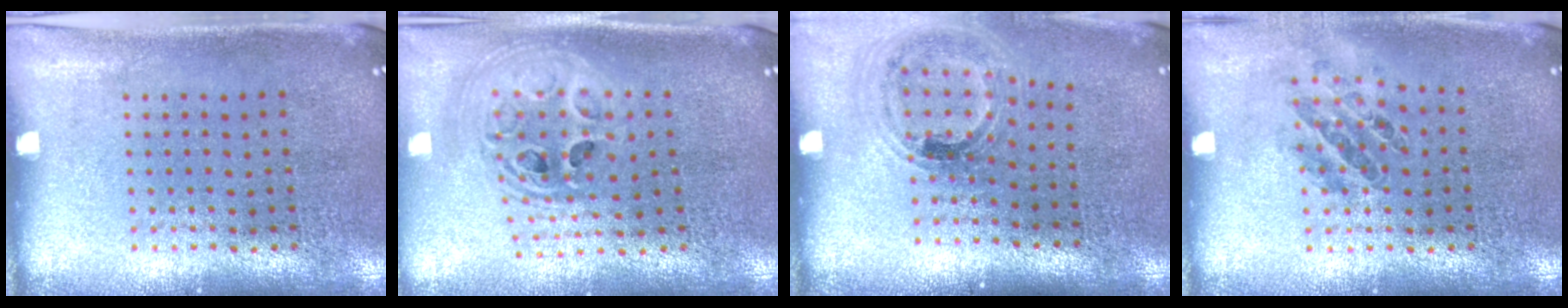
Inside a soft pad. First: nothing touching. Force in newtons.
{"total": 2.3, "press": 1.8, "slide": 1.4}
{"total": 1.0, "press": 1.0, "slide": 0.3}
{"total": 0.9, "press": 0.9, "slide": 0.3}